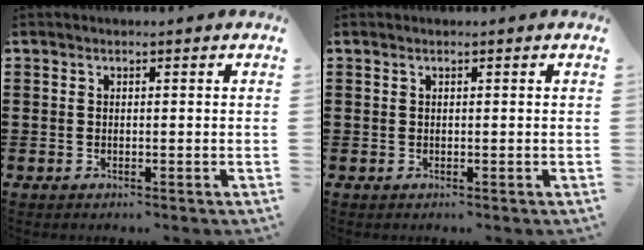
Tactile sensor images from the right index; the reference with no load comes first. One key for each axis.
{"total": 0.0}